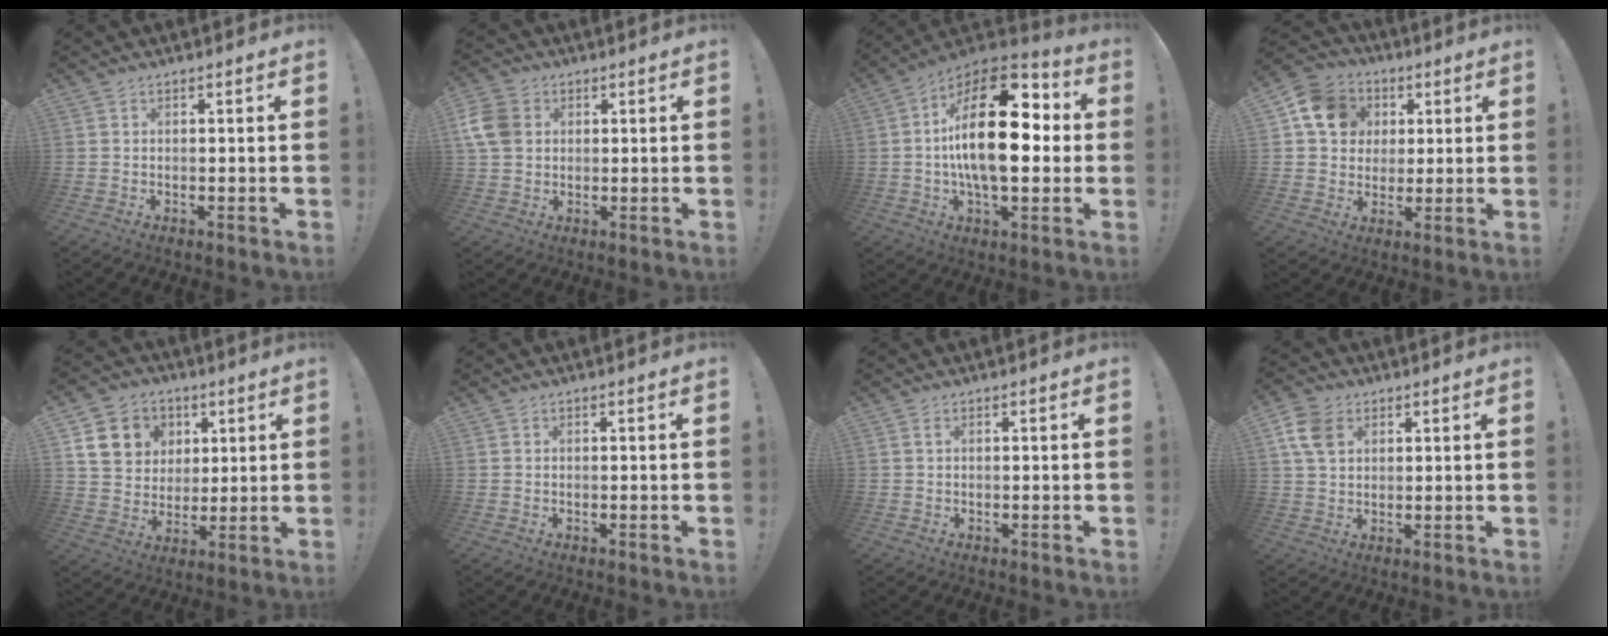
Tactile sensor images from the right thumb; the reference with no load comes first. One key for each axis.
{"total": 9.0, "fx": 1.9, "fy": 7.2, "fz": 5.1, "tx": -0.103, "ty": 0.006, "tz": 0.040}
{"total": 25.1, "fx": 1.3, "fy": 12.2, "fz": 21.9, "tx": -0.369, "ty": 0.001, "tz": 0.014}
{"total": 13.5, "fx": 4.0, "fy": 11.5, "fz": 5.8, "tx": -0.081, "ty": -0.002, "tz": 0.084}
{"total": 13.1, "fx": 4.7, "fy": 11.3, "fz": 4.6, "tx": -0.059, "ty": -0.015, "tz": 0.100}
{"total": 0.0}
{"total": 0.9, "fx": 0.2, "fy": -0.1, "fz": 0.8, "tx": -0.018, "ty": 0.001, "tz": 0.003}
{"total": 9.3, "fx": 3.7, "fy": 6.8, "fz": 5.2, "tx": -0.096, "ty": 0.003, "tz": 0.075}